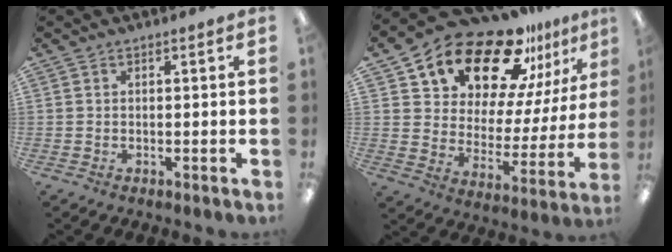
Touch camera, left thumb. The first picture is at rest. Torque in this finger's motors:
{"motor_torque": [2.29, 2.30, 1.38, -1.39, 0.12]}